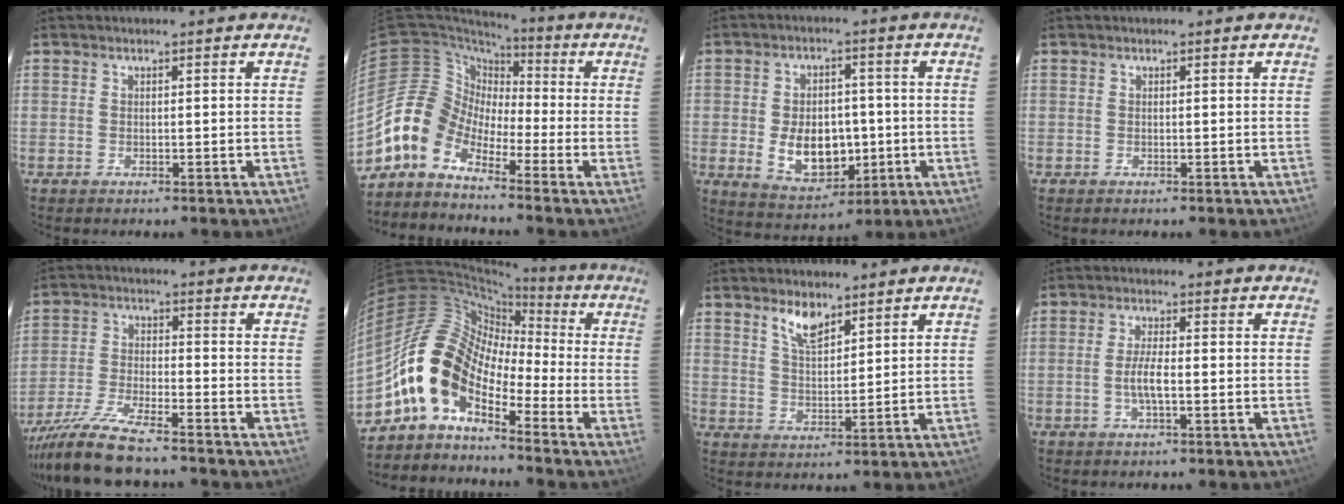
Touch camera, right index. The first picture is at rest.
{"total": 7.9, "force": [-5.5, 5.4, 1.8], "torque": [-0.032, 0.031, -0.130]}
{"total": 11.1, "force": [-1.7, 7.6, 7.9], "torque": [-0.156, -0.004, -0.005]}
{"total": 0.0}
{"total": 10.7, "force": [-9.5, 0.8, 4.9], "torque": [-0.108, -0.015, -0.176]}
{"total": 12.3, "force": [-6.1, 7.0, 8.1], "torque": [-0.139, 0.021, -0.139]}
{"total": 5.8, "force": [4.1, 2.2, 3.4], "torque": [-0.061, 0.001, 0.078]}
{"total": 4.1, "force": [-1.1, 0.8, 3.8], "torque": [-0.075, -0.002, -0.019]}